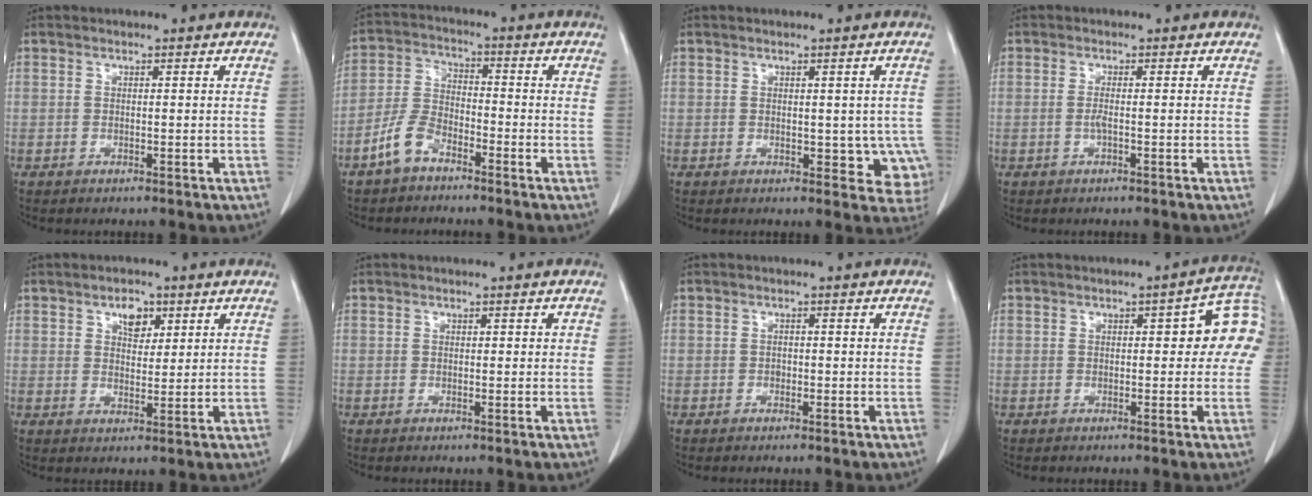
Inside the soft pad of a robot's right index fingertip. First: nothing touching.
{"total": 6.4, "force": [-4.3, 3.2, 3.5], "torque": [-0.089, 0.008, -0.090]}
{"total": 5.7, "force": [-0.5, 3.4, 4.5], "torque": [-0.020, 0.003, 0.000]}
{"total": 1.3, "force": [-0.3, 0.1, 1.3], "torque": [-0.026, -0.001, -0.006]}
{"total": 4.0, "force": [2.1, 2.3, 2.4], "torque": [-0.038, 0.002, 0.037]}
{"total": 0.8, "force": [0.3, 0.6, 0.5], "torque": [-0.002, 0.005, 0.003]}
{"total": 0.6, "force": [-0.2, 0.5, 0.3], "torque": [-0.003, 0.003, -0.004]}
{"total": 7.7, "force": [1.3, 2.9, 7.0], "torque": [-0.070, 0.035, 0.008]}